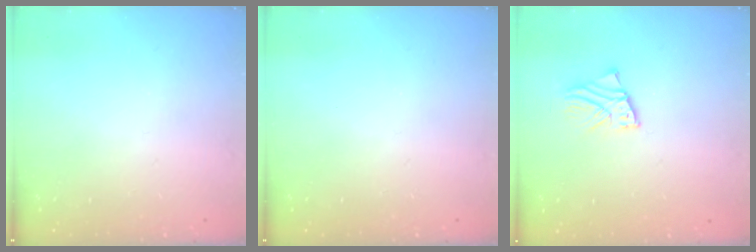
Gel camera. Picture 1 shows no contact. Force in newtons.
{"total": 0.0}
{"total": 2.5, "press": 2.5, "slide": 0.1}